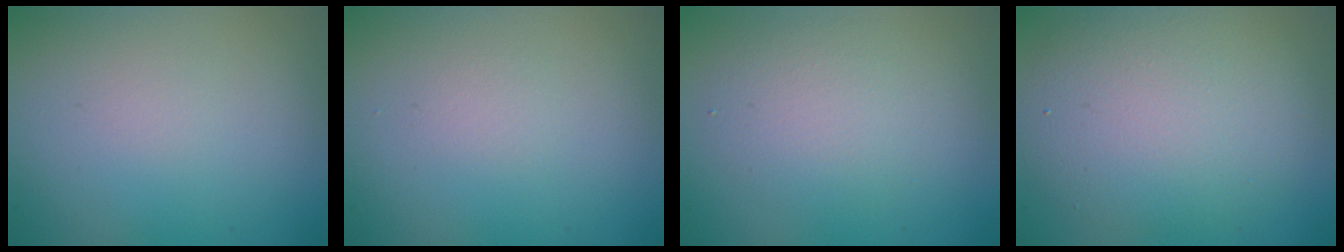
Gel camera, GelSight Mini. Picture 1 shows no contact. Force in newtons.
{"total": 0.6, "press": 0.6, "slide": 0.1}
{"total": 2.7, "press": 2.6, "slide": 0.3}
{"total": 6.0, "press": 6.0, "slide": 0.2}